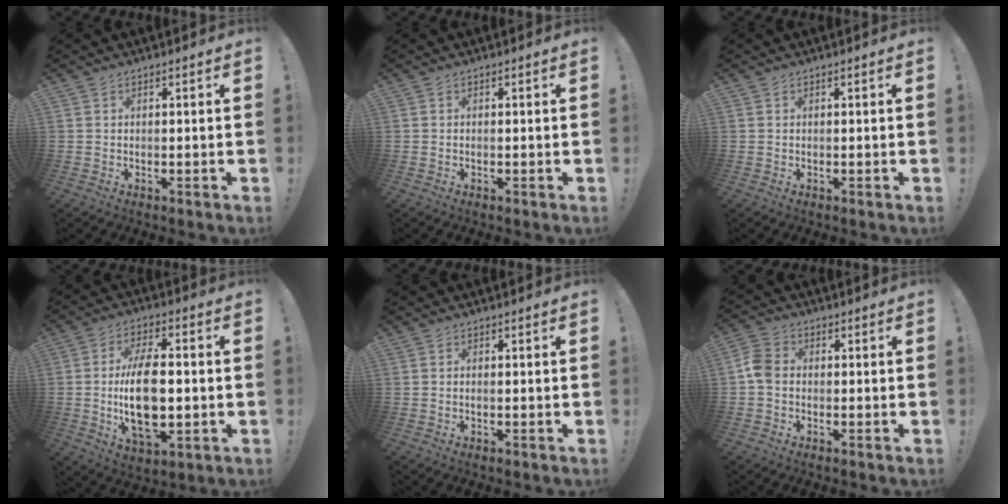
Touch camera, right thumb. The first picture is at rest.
{"total": 0.0}
{"total": 0.0}
{"total": 16.2, "force": [-0.9, 8.2, 14.0], "torque": [-0.253, -0.006, -0.021]}
{"total": 0.7, "force": [-0.3, 0.2, 0.5], "torque": [-0.019, 0.002, -0.004]}
{"total": 6.0, "force": [-1.0, 4.3, 4.0], "torque": [-0.095, 0.016, -0.013]}